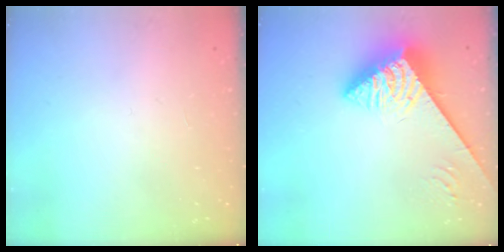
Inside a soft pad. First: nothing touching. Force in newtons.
{"total": 5.3, "press": 5.3, "slide": 0.7}